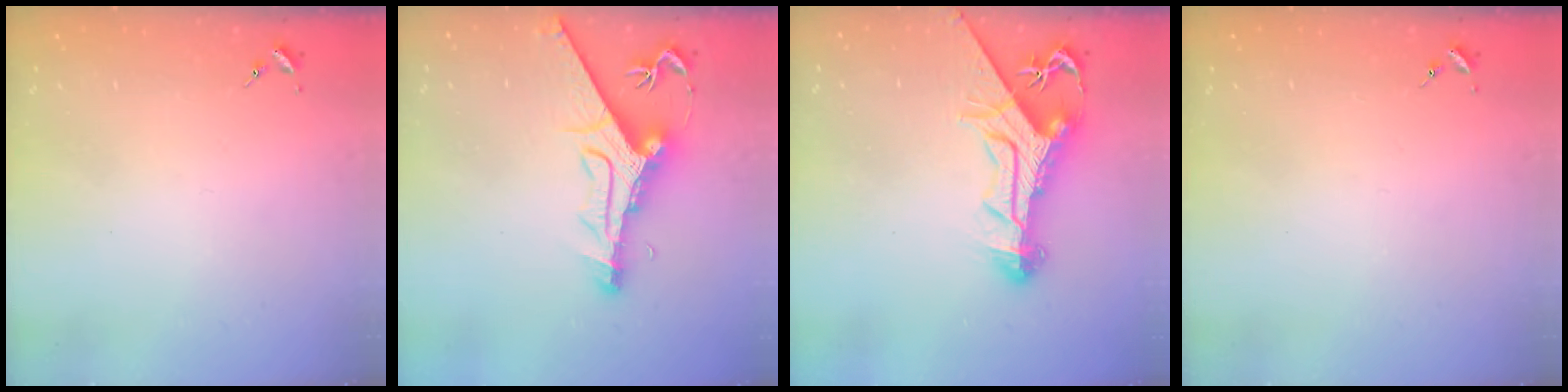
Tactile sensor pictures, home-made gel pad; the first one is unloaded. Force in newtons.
{"total": 13.8, "press": 13.7, "slide": 1.5}
{"total": 15.6, "press": 15.5, "slide": 1.4}
{"total": 0.0}